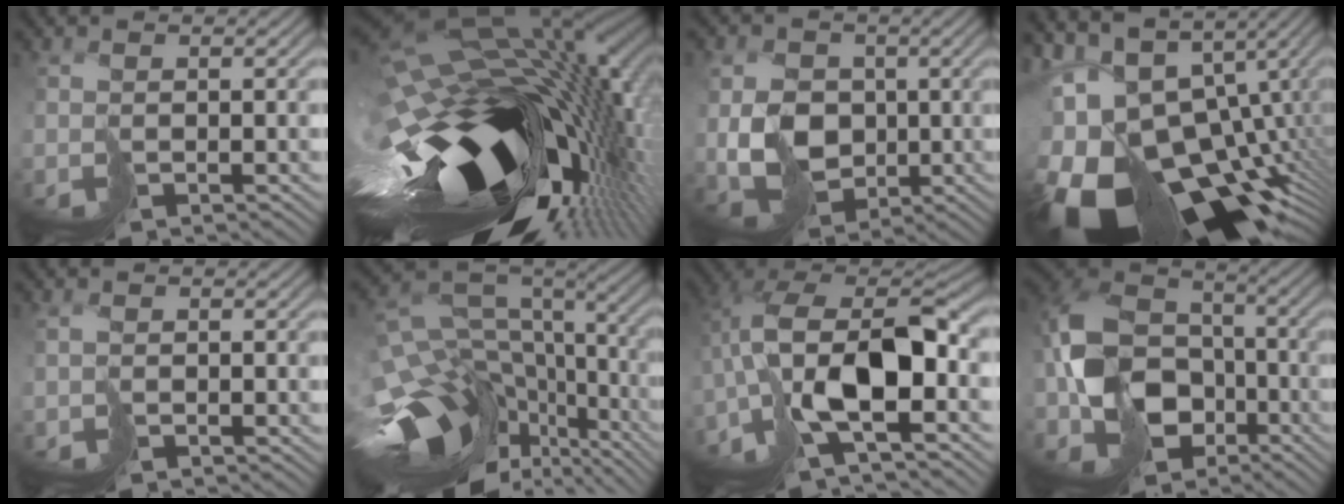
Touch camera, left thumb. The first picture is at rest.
{"total": 18.6, "force": [-4.2, 10.1, 15.1], "torque": [-0.284, -0.050, -0.053]}
{"total": 10.1, "force": [-0.6, 7.9, 6.2], "torque": [-0.127, -0.002, -0.011]}
{"total": 18.1, "force": [-6.2, 10.9, 13.1], "torque": [-0.246, -0.015, -0.086]}
{"total": 1.2, "force": [-0.1, 1.0, 0.6], "torque": [-0.010, 0.001, -0.003]}
{"total": 16.1, "force": [-7.0, 9.9, 10.6], "torque": [-0.205, -0.011, -0.084]}
{"total": 13.2, "force": [-3.7, 6.3, 11.1], "torque": [-0.209, 0.003, -0.072]}
{"total": 14.3, "force": [-4.6, 11.1, 7.8], "torque": [-0.162, -0.019, -0.084]}